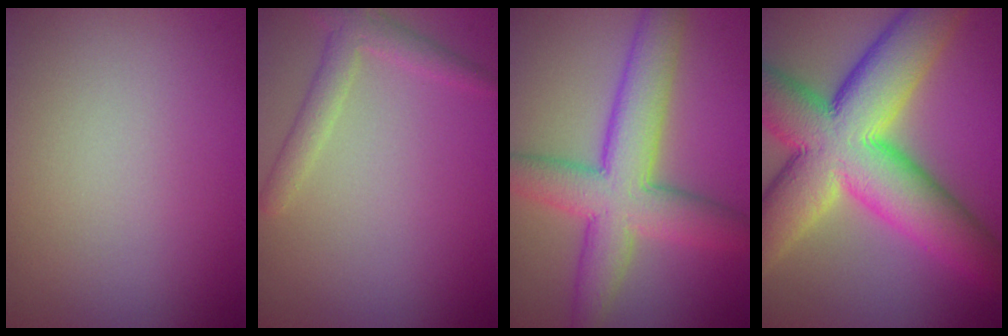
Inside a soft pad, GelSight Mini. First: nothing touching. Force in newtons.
{"total": 2.3, "press": 2.3, "slide": 0.2}
{"total": 7.4, "press": 7.3, "slide": 0.4}
{"total": 14.1, "press": 14.1, "slide": 0.6}